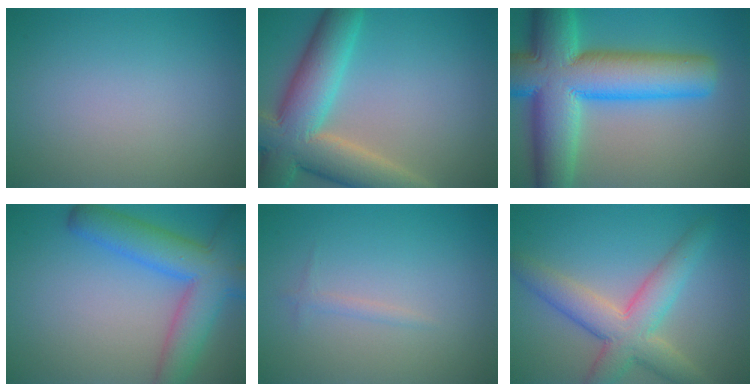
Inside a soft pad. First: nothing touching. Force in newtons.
{"total": 10.6, "press": 10.5, "slide": 0.9}
{"total": 14.3, "press": 14.3, "slide": 0.4}
{"total": 7.7, "press": 7.7, "slide": 0.3}
{"total": 0.7, "press": 0.7, "slide": 0.1}
{"total": 6.3, "press": 6.3, "slide": 0.3}